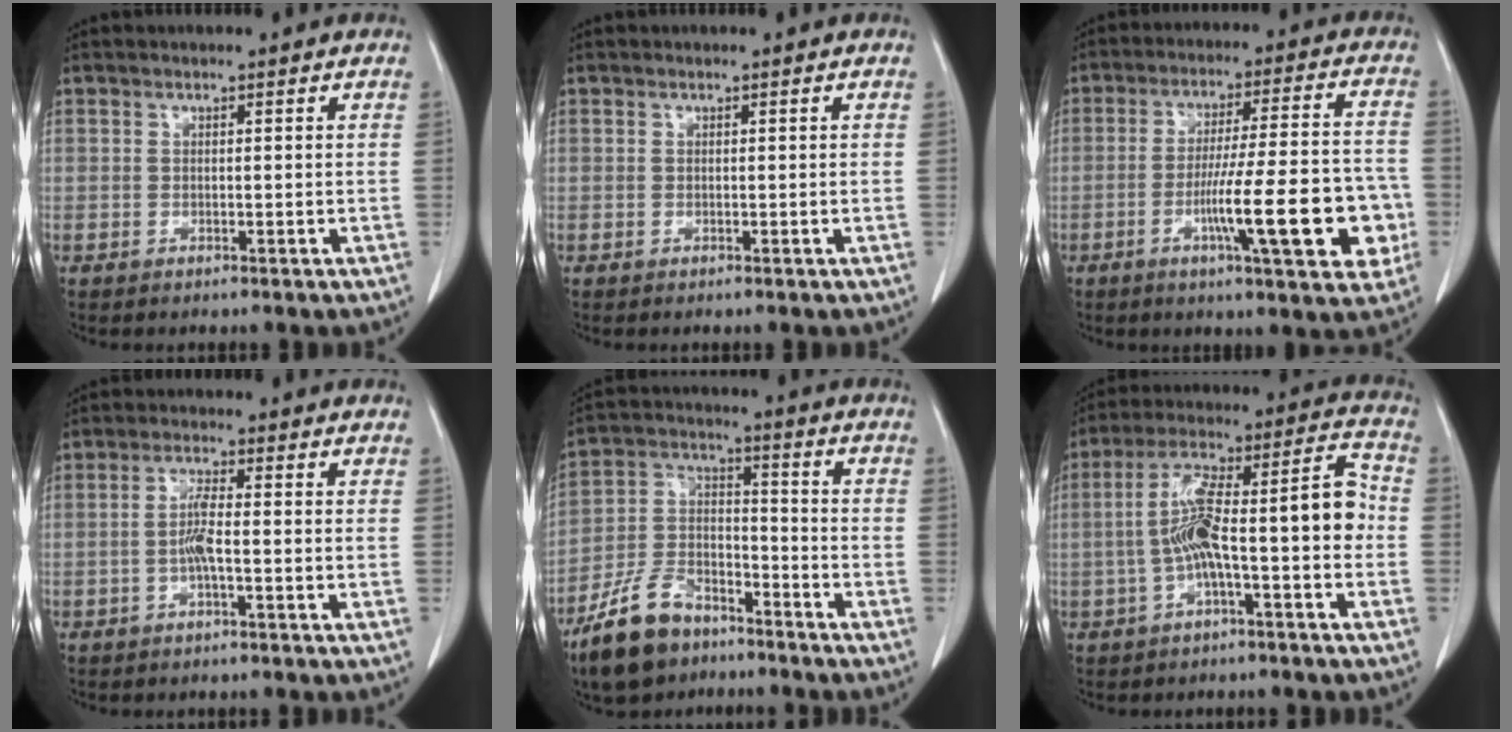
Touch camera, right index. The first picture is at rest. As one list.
[{"total": 0.0}, {"total": 15.9, "force": [-4.9, 2.1, 14.9], "torque": [-0.214, 0.013, -0.067]}, {"total": 3.3, "force": [-0.8, 0.3, 3.2], "torque": [-0.065, 0.006, -0.016]}, {"total": 12.0, "force": [-8.9, 5.8, 5.6], "torque": [-0.130, 0.004, -0.169]}, {"total": 13.6, "force": [-2.3, 2.5, 13.2], "torque": [-0.221, 0.052, -0.034]}]